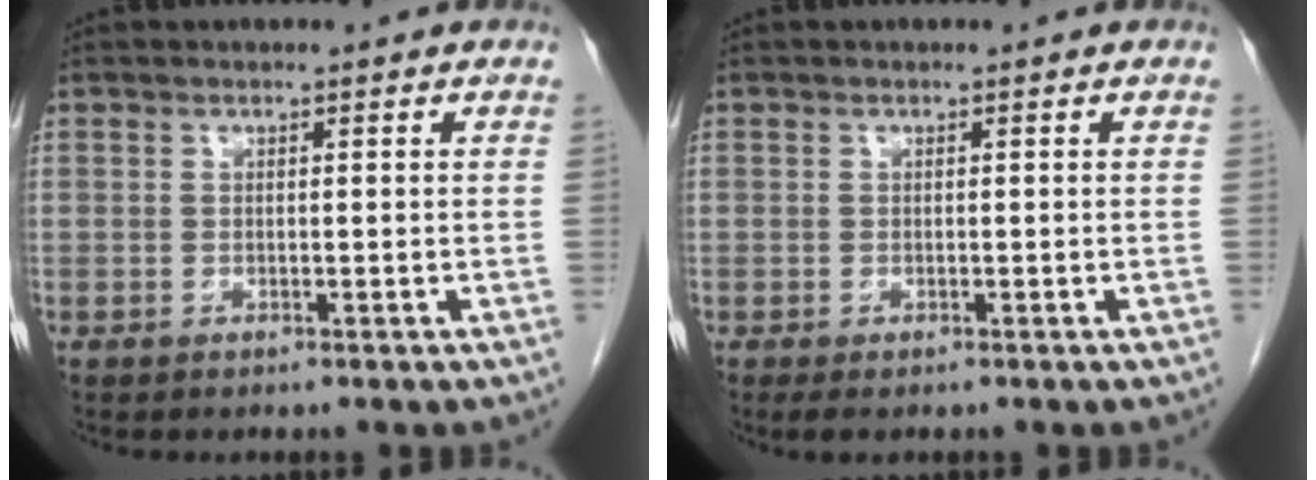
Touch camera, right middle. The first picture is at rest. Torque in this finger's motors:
{"motor_torque": [0.48, -0.51, -0.02, 0.02]}